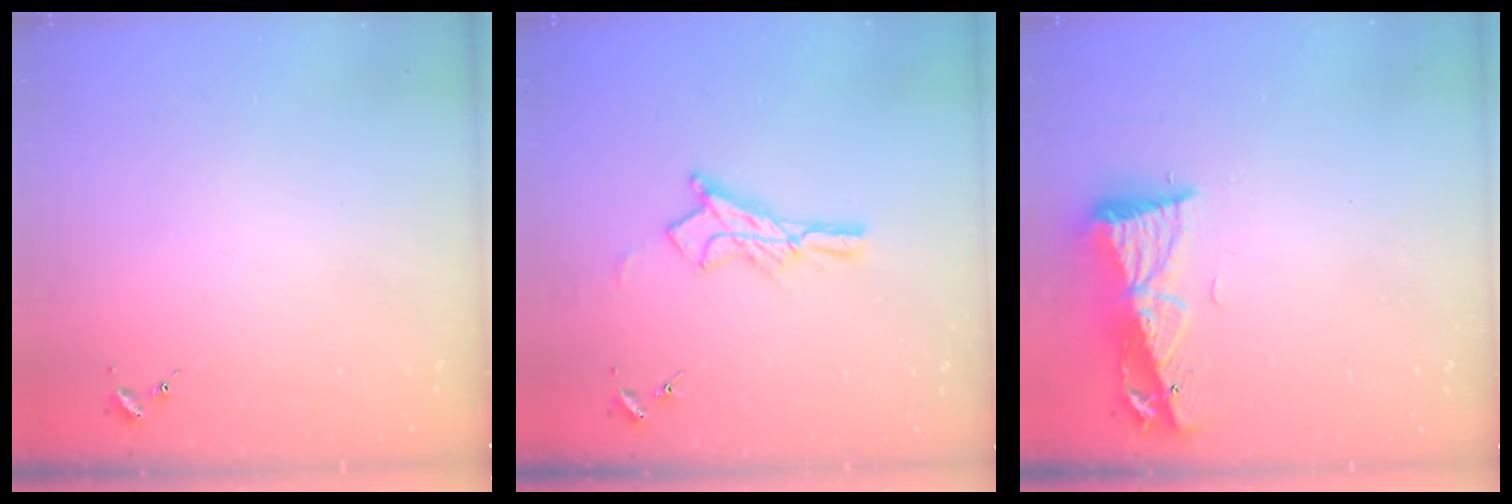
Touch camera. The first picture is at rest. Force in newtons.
{"total": 11.3, "press": 11.3, "slide": 0.8}
{"total": 9.2, "press": 9.2, "slide": 1.1}